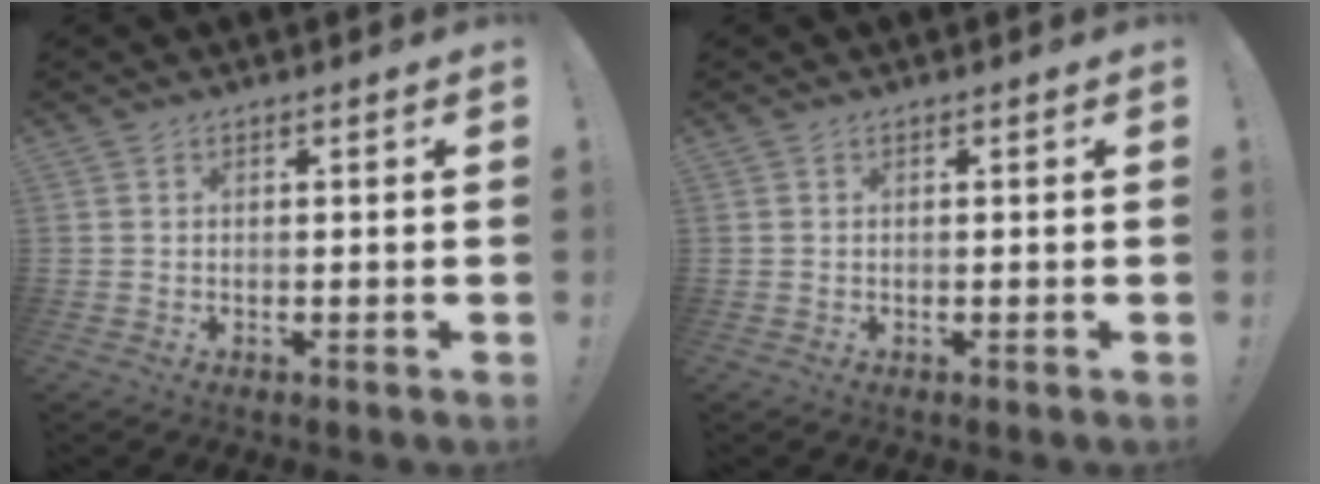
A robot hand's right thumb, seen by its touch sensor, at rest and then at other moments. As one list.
[{"total": 0.0}]